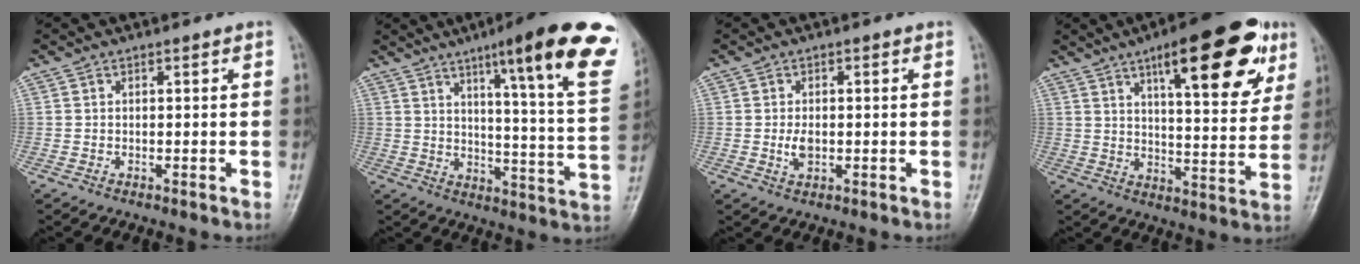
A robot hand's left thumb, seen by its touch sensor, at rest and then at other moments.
{"total": 24.4, "force": [13.7, 3.5, 19.9], "torque": [-0.251, -0.049, 0.181]}
{"total": 3.9, "force": [-0.4, 2.4, 3.0], "torque": [-0.052, -0.005, -0.003]}
{"total": 20.9, "force": [10.6, 6.7, 16.7], "torque": [-0.199, -0.029, 0.151]}